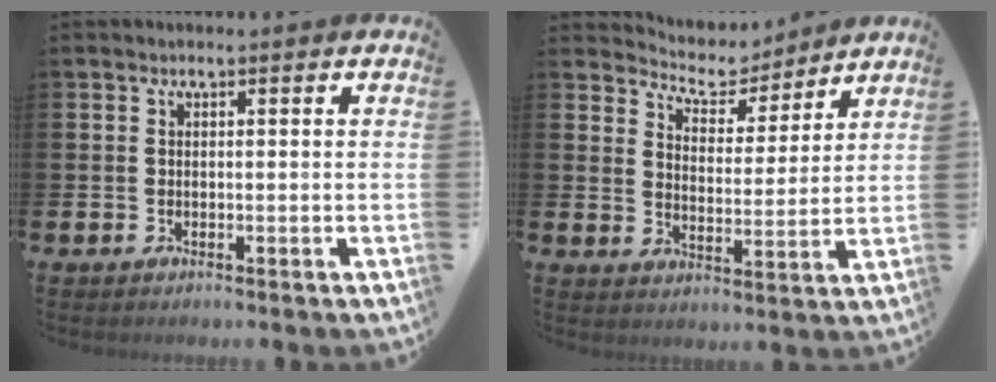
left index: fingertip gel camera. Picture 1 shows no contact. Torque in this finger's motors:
{"motor_torque": [-0.10, -0.19, 0.03, -0.05]}